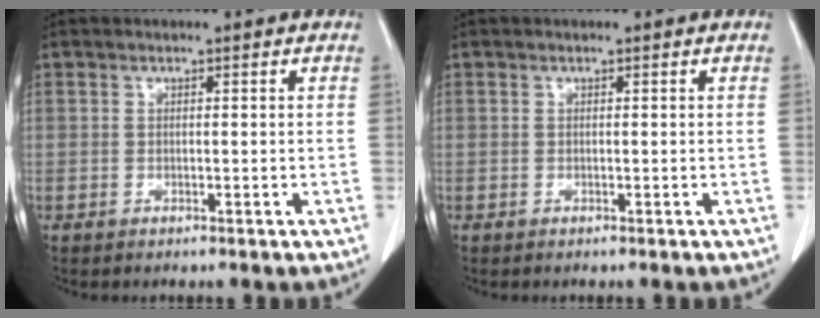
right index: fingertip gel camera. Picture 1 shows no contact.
{"total": 0.0}